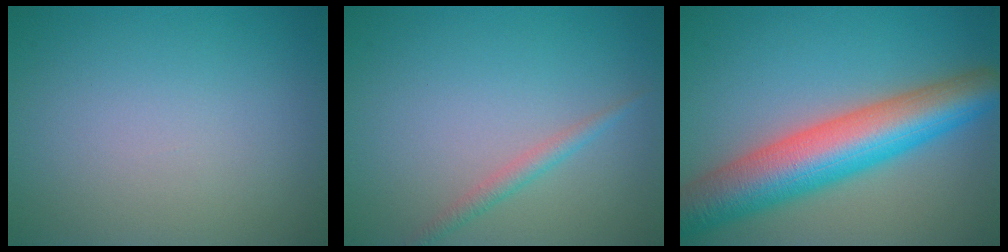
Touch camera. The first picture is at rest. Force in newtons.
{"total": 1.4, "press": 1.4, "slide": 0.0}
{"total": 10.0, "press": 10.0, "slide": 0.3}